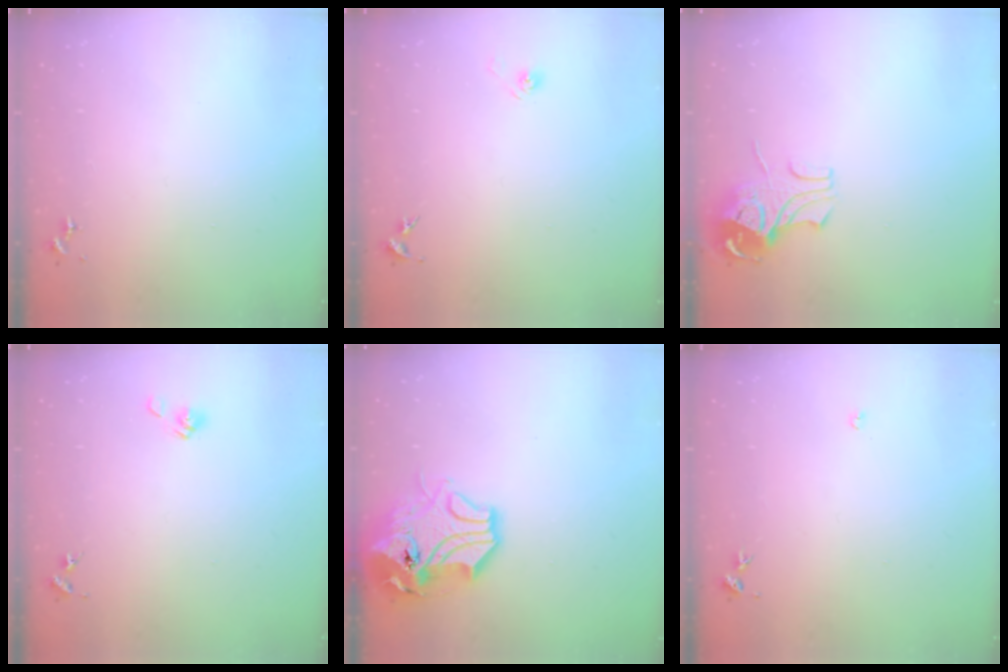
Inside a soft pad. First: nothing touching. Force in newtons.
{"total": 2.9, "press": 2.5, "slide": 1.5}
{"total": 9.4, "press": 9.4, "slide": 1.1}
{"total": 5.4, "press": 5.0, "slide": 2.2}
{"total": 17.8, "press": 17.5, "slide": 2.8}
{"total": 2.7, "press": 2.7, "slide": 0.5}